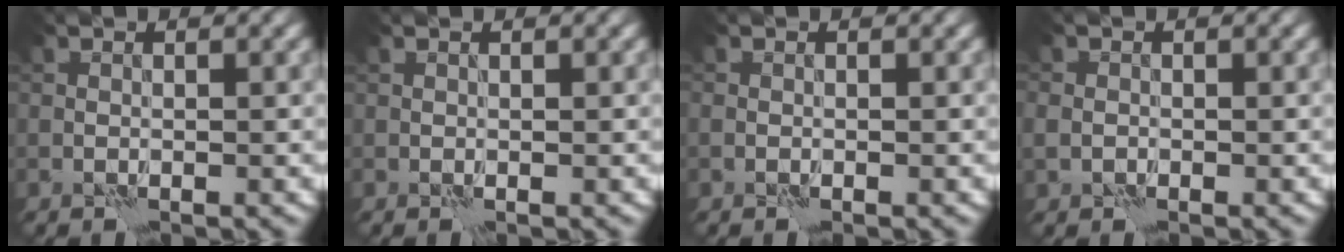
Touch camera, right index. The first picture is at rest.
{"total": 0.0}
{"total": 0.5, "force": [-0.3, 0.3, 0.3], "torque": [-0.005, 0.001, -0.008]}
{"total": 1.3, "force": [-0.3, 1.1, 0.5], "torque": [-0.010, -0.005, -0.009]}